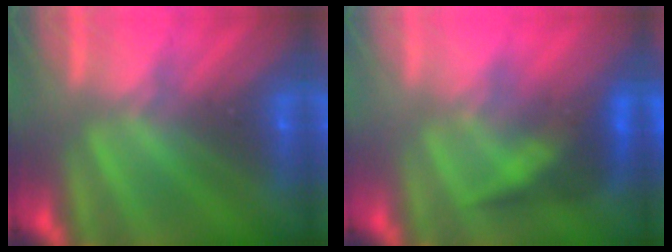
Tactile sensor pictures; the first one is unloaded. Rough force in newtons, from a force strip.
{"total": 2.8}